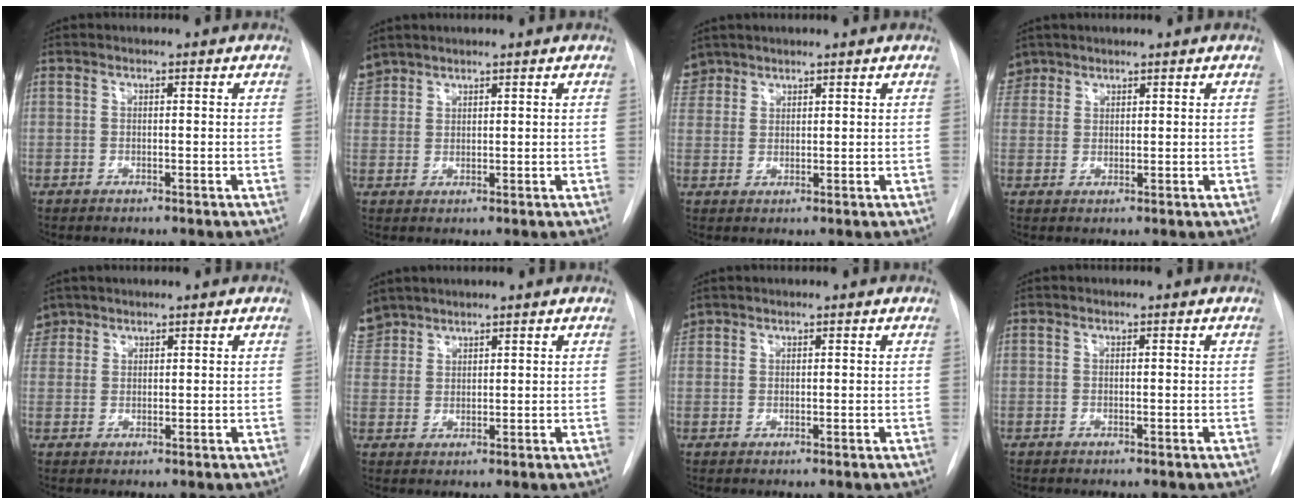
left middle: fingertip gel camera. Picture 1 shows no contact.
{"total": 3.7, "force": [3.3, 1.5, 0.1], "torque": [-0.007, 0.015, 0.071]}
{"total": 3.9, "force": [3.3, 2.0, -0.1], "torque": [0.005, 0.011, 0.066]}
{"total": 3.7, "force": [2.9, 2.2, -0.1], "torque": [0.004, 0.010, 0.059]}
{"total": 3.3, "force": [2.7, 1.9, -0.1], "torque": [0.003, 0.009, 0.055]}
{"total": 5.2, "force": [4.6, 2.4, 0.2], "torque": [-0.004, 0.011, 0.098]}
{"total": 1.8, "force": [1.5, 1.0, 0.0], "torque": [-0.004, 0.015, 0.032]}
{"total": 0.0}